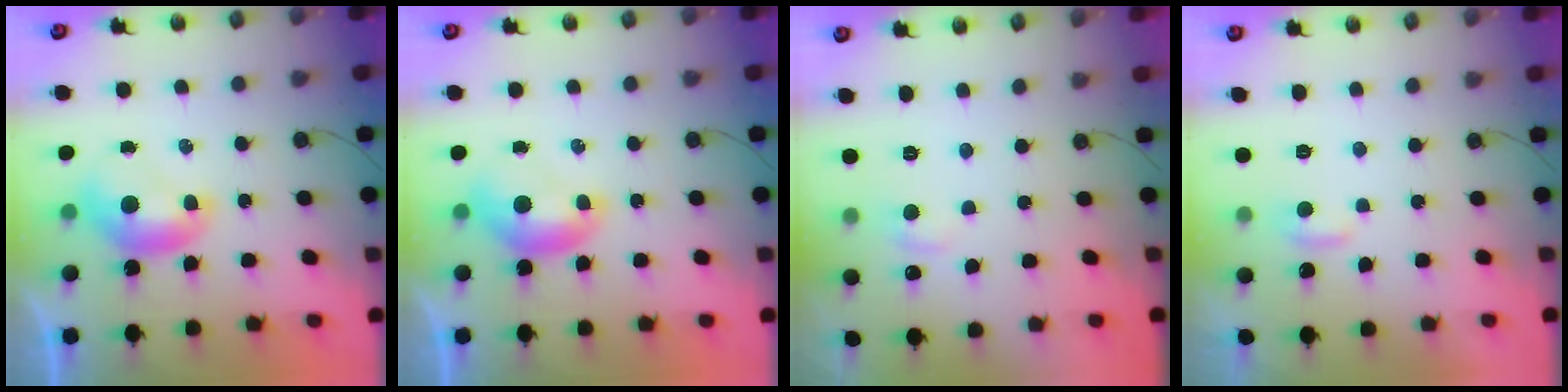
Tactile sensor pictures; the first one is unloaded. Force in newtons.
{"total": 0.0}
{"total": 0.9, "press": 0.3, "slide": 0.8}
{"total": 2.2, "press": 2.2, "slide": 0.3}